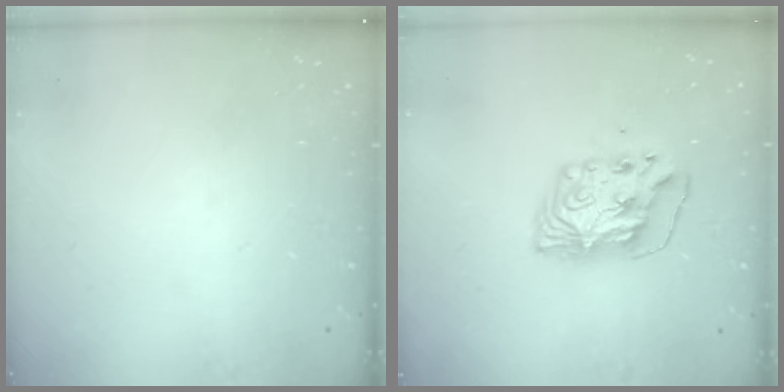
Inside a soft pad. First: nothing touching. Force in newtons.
{"total": 8.6, "press": 8.5, "slide": 1.1}